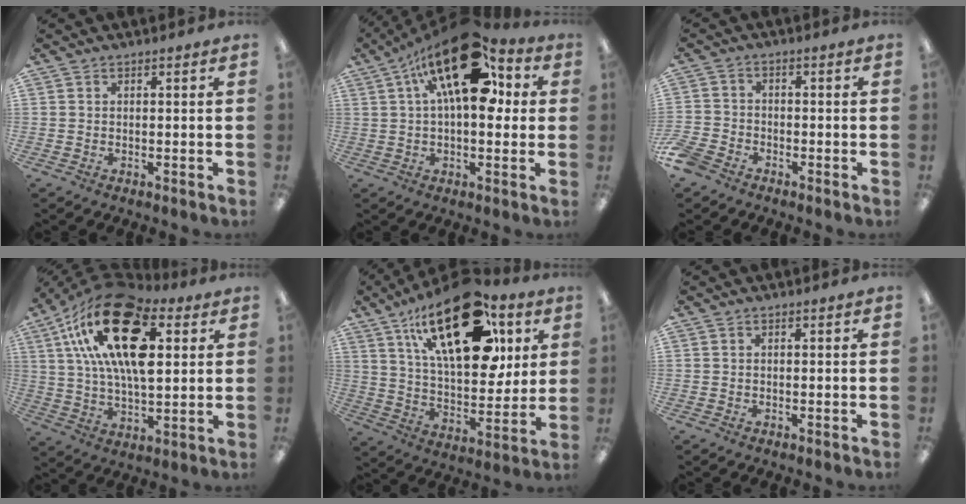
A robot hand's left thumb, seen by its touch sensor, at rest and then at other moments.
{"total": 21.5, "force": [8.8, 9.8, 17.0], "torque": [-0.272, -0.036, 0.138]}
{"total": 4.5, "force": [-3.5, 2.3, 1.6], "torque": [-0.048, 0.011, -0.072]}
{"total": 25.7, "force": [10.3, 12.8, 19.8], "torque": [-0.352, -0.024, 0.172]}
{"total": 27.7, "force": [13.2, 13.5, 20.3], "torque": [-0.310, -0.051, 0.220]}
{"total": 0.0}